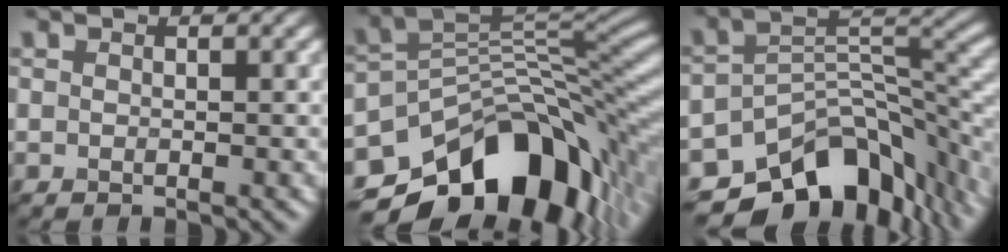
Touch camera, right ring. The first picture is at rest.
{"total": 13.5, "force": [-6.7, 8.1, 8.5], "torque": [-0.130, 0.005, -0.111]}
{"total": 11.9, "force": [-7.9, 6.5, 6.1], "torque": [-0.095, -0.007, -0.132]}